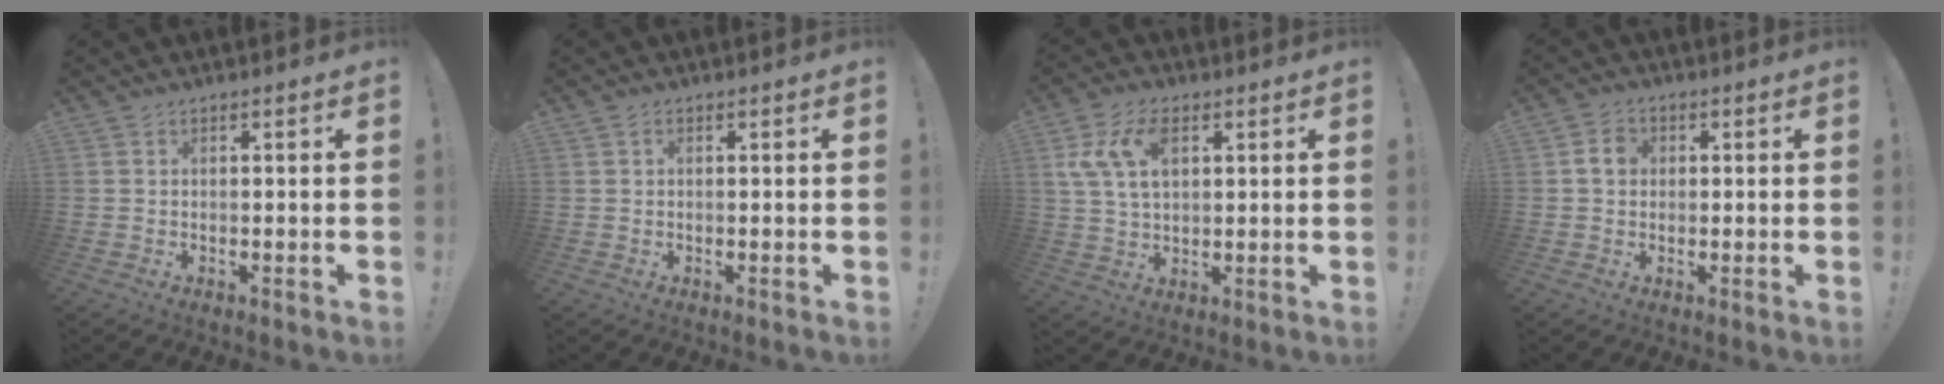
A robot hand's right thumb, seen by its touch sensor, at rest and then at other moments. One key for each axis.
{"total": 0.6, "fx": 0.1, "fy": 0.5, "fz": 0.4, "tx": -0.002, "ty": 0.000, "tz": 0.000}
{"total": 11.6, "fx": 4.2, "fy": 7.3, "fz": 8.0, "tx": -0.159, "ty": -0.001, "tz": 0.077}
{"total": 4.8, "fx": 0.6, "fy": 3.9, "fz": 2.8, "tx": -0.040, "ty": 0.009, "tz": 0.010}